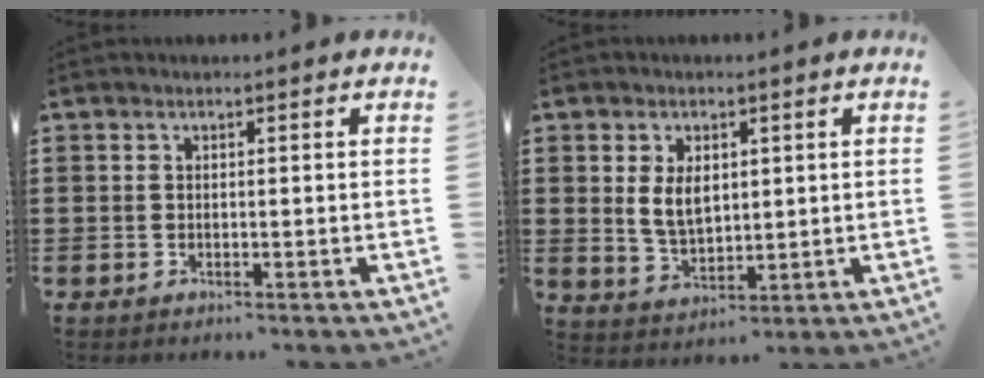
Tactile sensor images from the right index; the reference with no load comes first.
{"total": 5.1, "force": [1.2, 3.1, 3.8], "torque": [-0.074, 0.007, 0.019]}